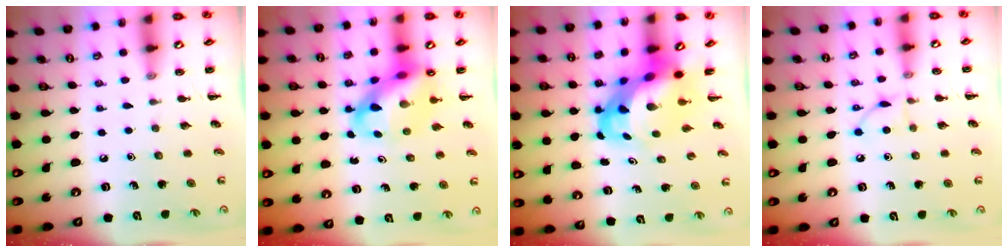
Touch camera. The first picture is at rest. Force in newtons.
{"total": 11.4, "press": 11.0, "slide": 3.2}
{"total": 6.9, "press": 6.5, "slide": 2.2}
{"total": 5.3, "press": 5.2, "slide": 1.1}